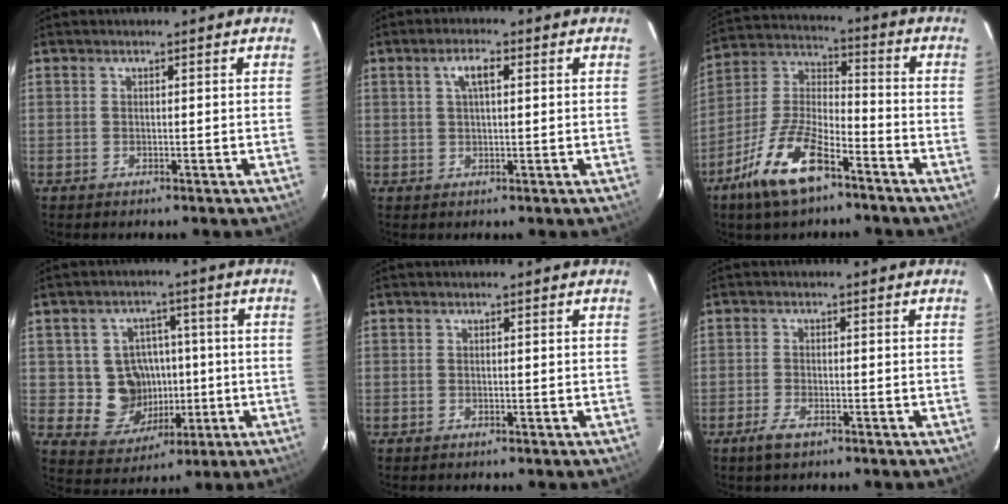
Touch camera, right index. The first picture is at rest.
{"total": 3.5, "force": [1.2, 1.2, 3.1], "torque": [-0.061, 0.010, 0.023]}
{"total": 15.0, "force": [-9.2, 5.4, 10.6], "torque": [-0.226, -0.002, -0.174]}
{"total": 10.2, "force": [-0.4, 9.7, 3.1], "torque": [-0.070, 0.021, 0.013]}
{"total": 0.0}
{"total": 3.2, "force": [-2.1, 1.2, 2.1], "torque": [-0.054, -0.004, -0.042]}